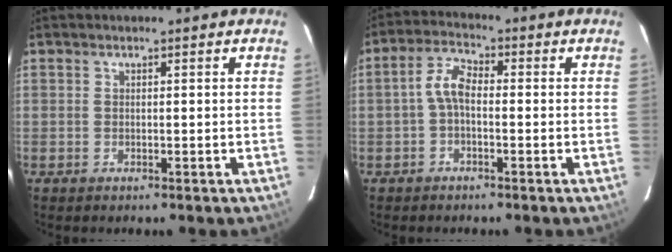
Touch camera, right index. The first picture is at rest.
{"total": 4.1, "force": [-1.0, 1.9, 3.5], "torque": [-0.078, 0.017, -0.023]}